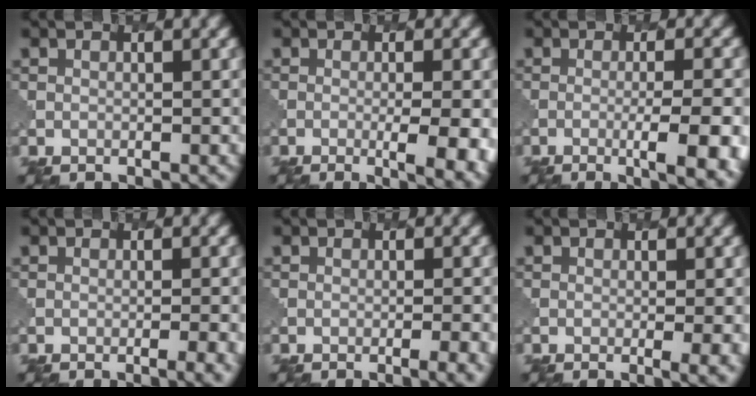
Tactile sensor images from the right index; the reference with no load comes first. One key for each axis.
{"total": 5.8, "fx": -1.4, "fy": 1.9, "fz": 5.3, "tx": -0.062, "ty": 0.003, "tz": -0.013}
{"total": 6.8, "fx": -2.7, "fy": 1.9, "fz": 6.0, "tx": -0.071, "ty": 0.002, "tz": -0.028}
{"total": 3.2, "fx": -1.4, "fy": 1.0, "fz": 2.7, "tx": -0.016, "ty": 0.009, "tz": -0.019}
{"total": 3.5, "fx": -1.6, "fy": 1.1, "fz": 2.9, "tx": -0.016, "ty": 0.012, "tz": -0.021}
{"total": 3.9, "fx": -0.7, "fy": 1.5, "fz": 3.5, "tx": -0.030, "ty": -0.001, "tz": -0.007}